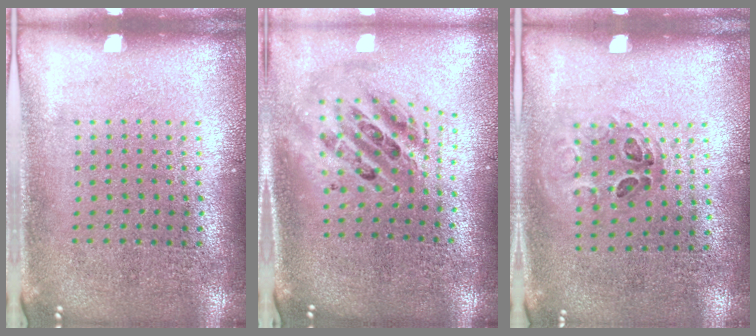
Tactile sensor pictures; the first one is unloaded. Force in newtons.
{"total": 2.3, "press": 1.7, "slide": 1.5}
{"total": 0.9, "press": 0.6, "slide": 0.7}